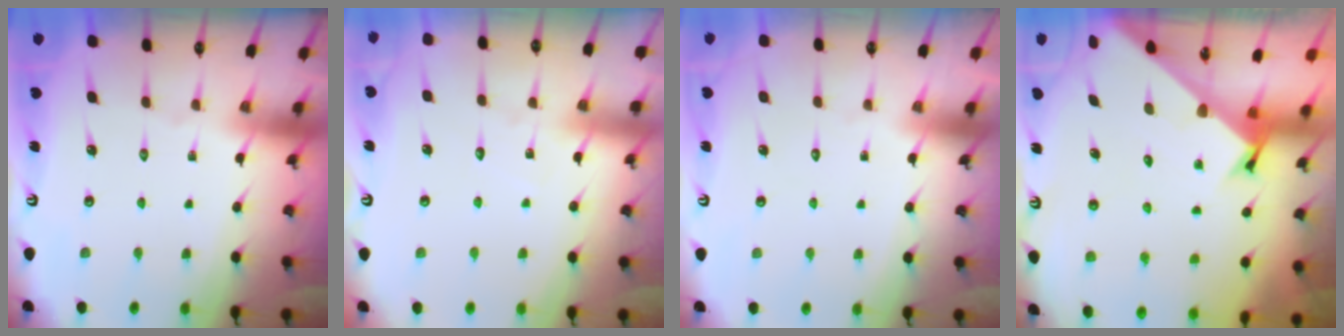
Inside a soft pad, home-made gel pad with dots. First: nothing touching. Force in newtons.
{"total": 3.3, "press": 3.3, "slide": 0.3}
{"total": 1.7, "press": 1.7, "slide": 0.1}
{"total": 2.4, "press": 2.4, "slide": 0.2}